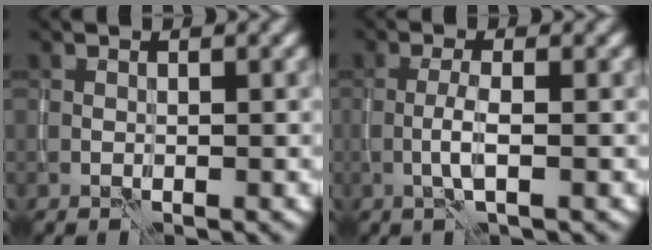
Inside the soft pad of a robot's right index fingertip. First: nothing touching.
{"total": 2.2, "force": [-0.7, 0.3, 2.1], "torque": [-0.046, 0.000, -0.017]}